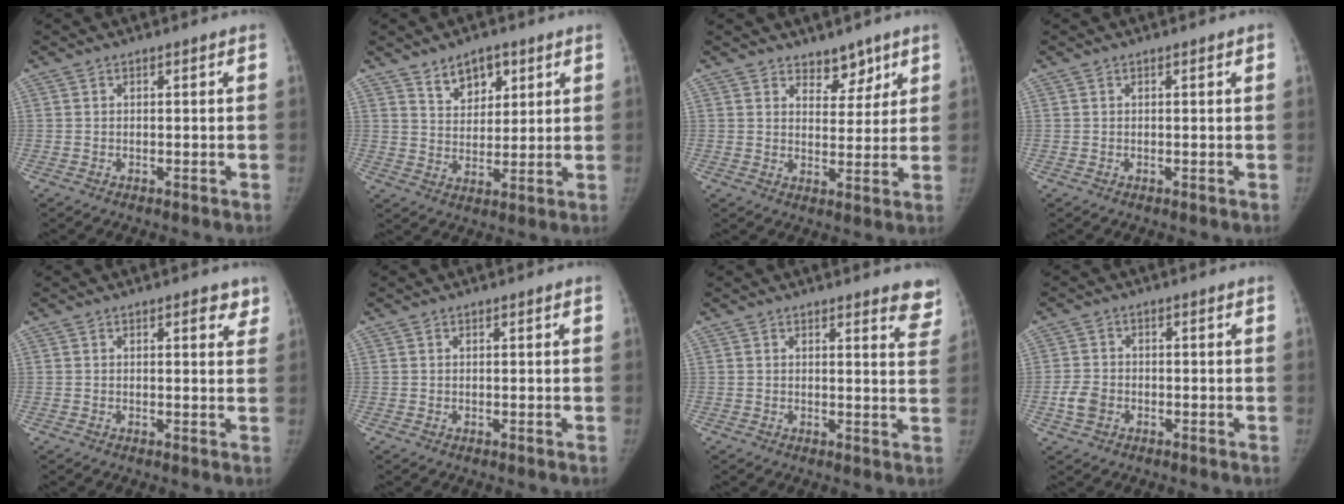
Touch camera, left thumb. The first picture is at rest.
{"total": 7.1, "force": [4.4, 4.2, 3.6], "torque": [-0.026, -0.029, 0.078]}
{"total": 5.1, "force": [3.9, 2.9, 1.6], "torque": [0.015, -0.027, 0.061]}
{"total": 0.5, "force": [0.2, 0.1, 0.4], "torque": [-0.007, 0.000, 0.003]}
{"total": 3.1, "force": [1.9, 1.4, 2.0], "torque": [-0.003, -0.008, 0.020]}
{"total": 0.0}
{"total": 6.7, "force": [5.8, 1.8, 2.9], "torque": [-0.001, -0.033, 0.043]}
{"total": 3.8, "force": [-1.3, 3.0, 2.0], "torque": [-0.035, 0.009, -0.025]}